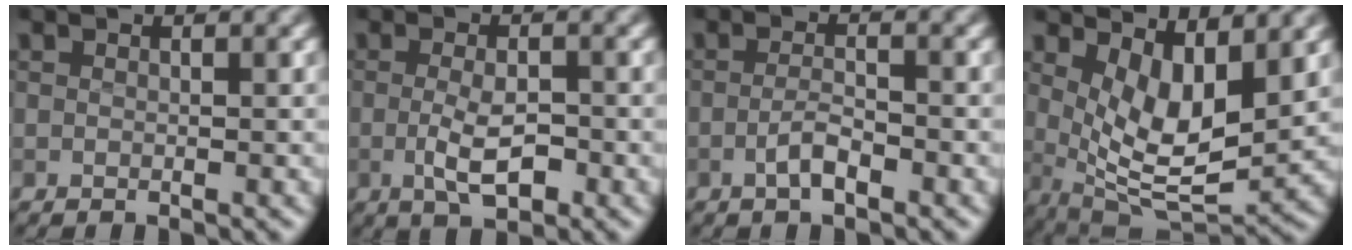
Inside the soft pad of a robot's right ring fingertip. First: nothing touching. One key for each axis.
{"total": 3.7, "fx": -1.0, "fy": 1.4, "fz": 3.3, "tx": -0.064, "ty": -0.005, "tz": -0.018}
{"total": 2.2, "fx": -1.1, "fy": 0.6, "fz": 1.8, "tx": -0.035, "ty": 0.005, "tz": -0.024}
{"total": 7.2, "fx": 1.9, "fy": 3.0, "fz": 6.2, "tx": -0.119, "ty": -0.022, "tz": 0.042}